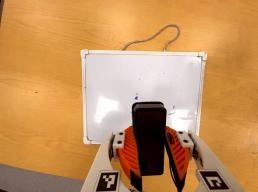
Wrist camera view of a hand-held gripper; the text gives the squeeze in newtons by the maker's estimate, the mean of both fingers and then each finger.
{"total": 8.3, "left": 7.3, "right": 9.3}